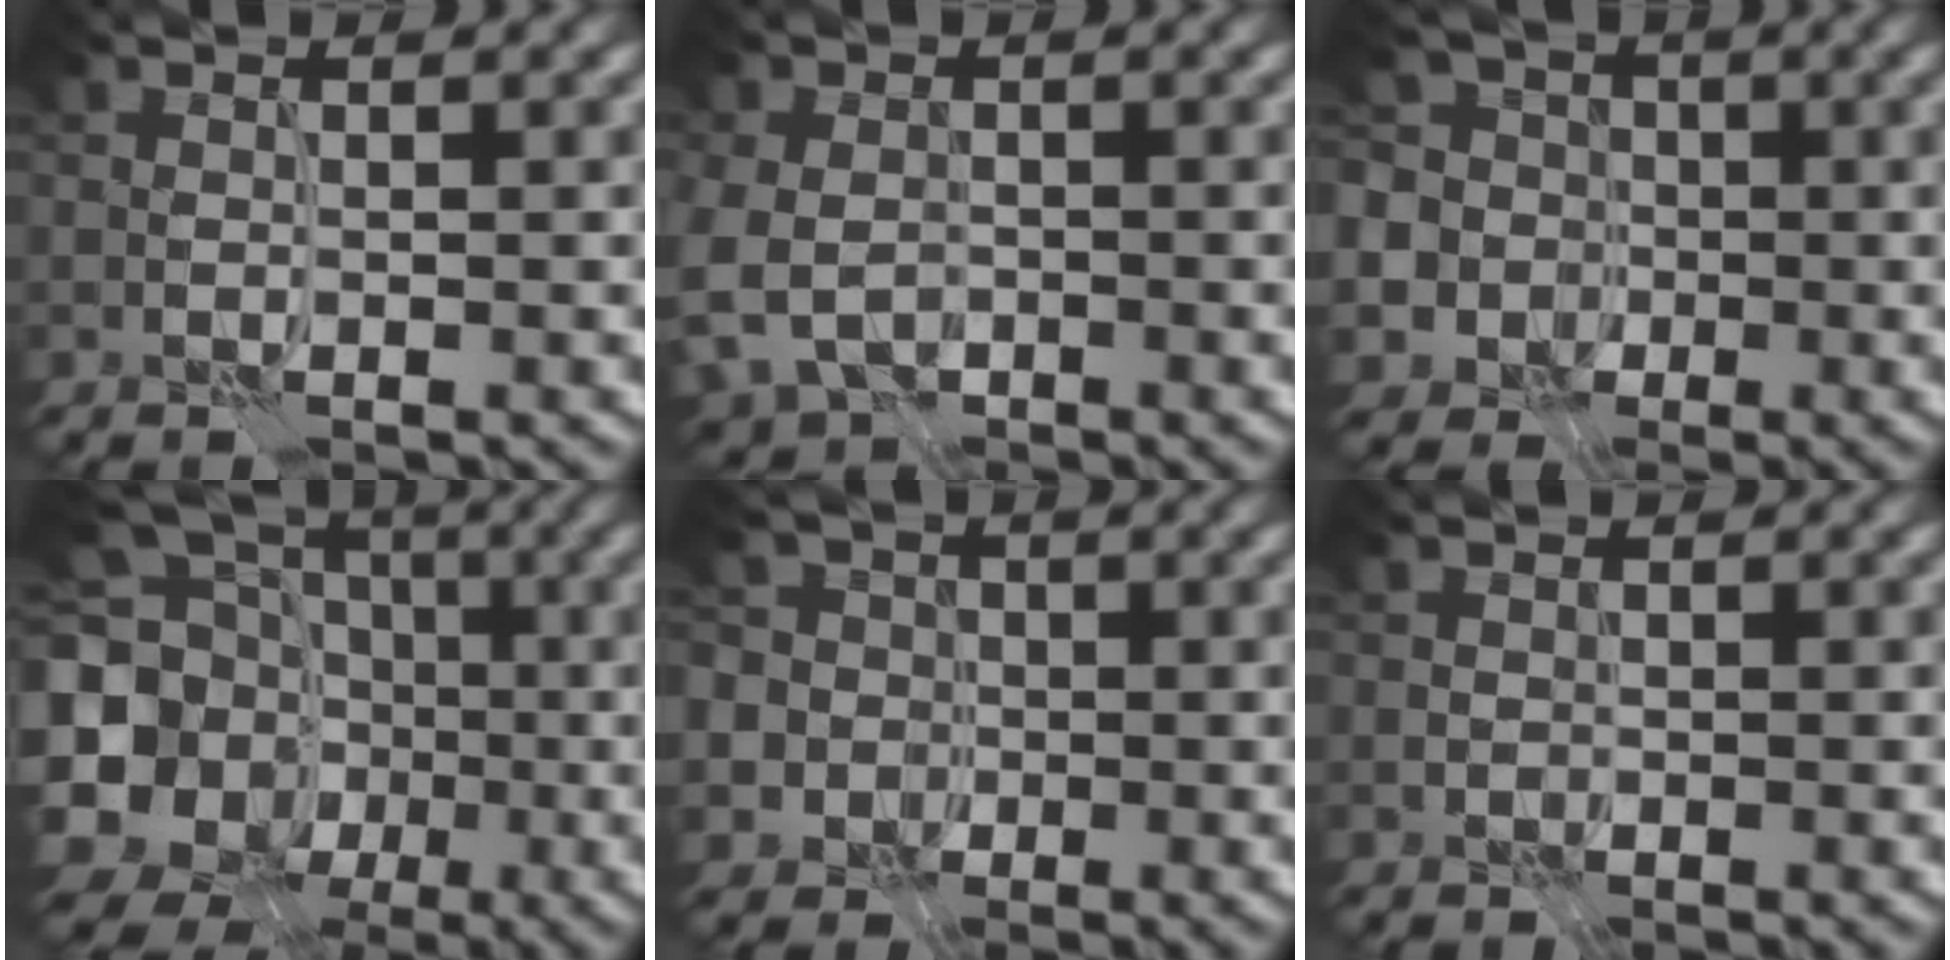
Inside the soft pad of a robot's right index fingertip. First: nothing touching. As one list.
[{"total": 6.9, "force": [-2.1, 5.3, 3.9], "torque": [-0.093, -0.025, -0.024]}, {"total": 8.9, "force": [-0.1, 8.3, 3.2], "torque": [-0.079, 0.025, -0.038]}, {"total": 17.1, "force": [-1.1, 15.6, 6.9], "torque": [-0.181, -0.003, -0.051]}, {"total": 8.9, "force": [1.4, 8.2, 3.3], "torque": [-0.065, 0.030, -0.012]}, {"total": 0.6, "force": [0.1, 0.6, 0.0], "torque": [-0.002, -0.001, 0.003]}]